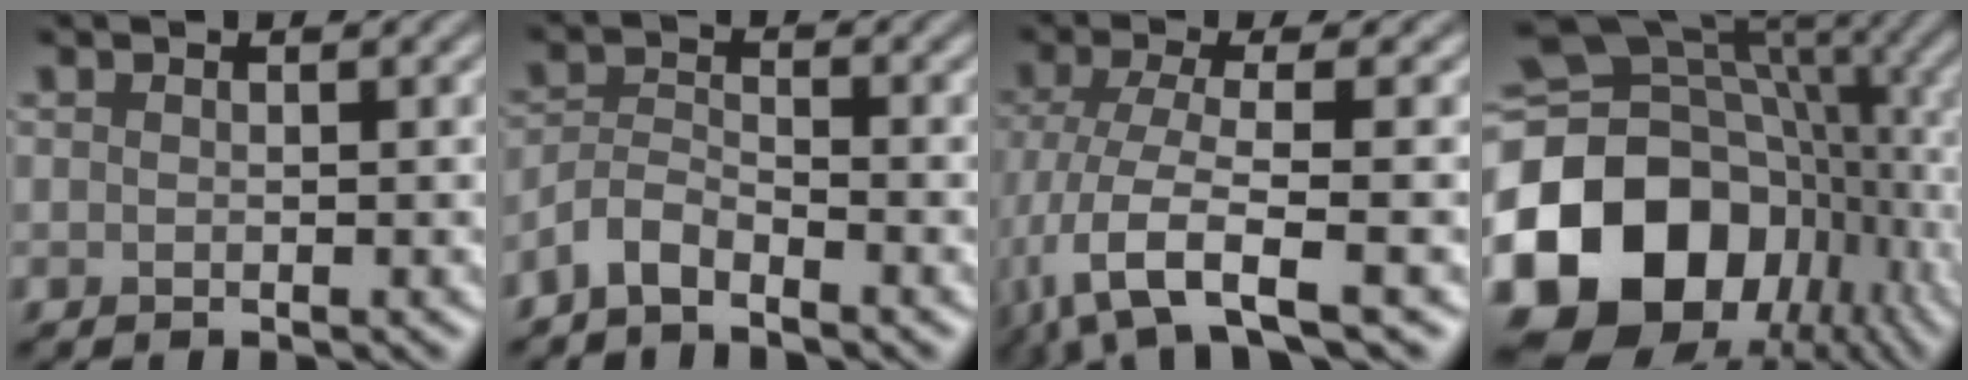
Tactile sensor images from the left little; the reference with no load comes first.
{"total": 2.6, "force": [-2.2, 0.7, 1.2], "torque": [-0.027, 0.005, -0.054]}
{"total": 7.3, "force": [-3.0, 2.4, 6.2], "torque": [-0.128, -0.006, -0.063]}
{"total": 19.6, "force": [-4.6, 15.1, 11.6], "torque": [-0.250, -0.022, -0.065]}